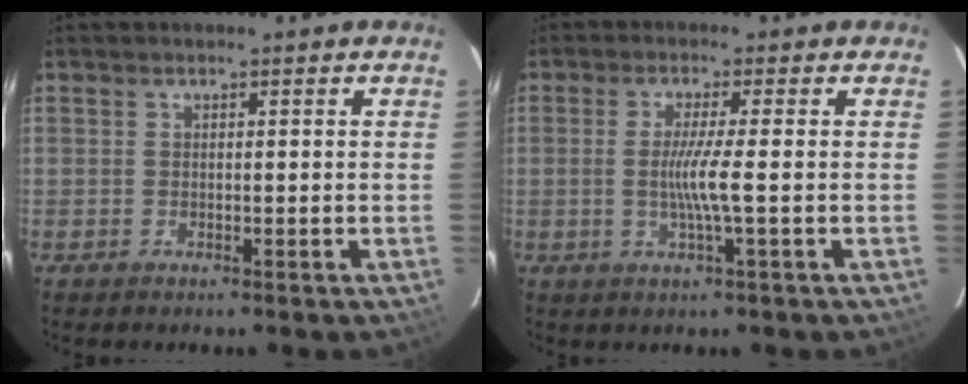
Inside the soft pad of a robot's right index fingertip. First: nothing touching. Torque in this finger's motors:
{"motor_torque": [0.76, 0.21, 0.42, 0.13]}